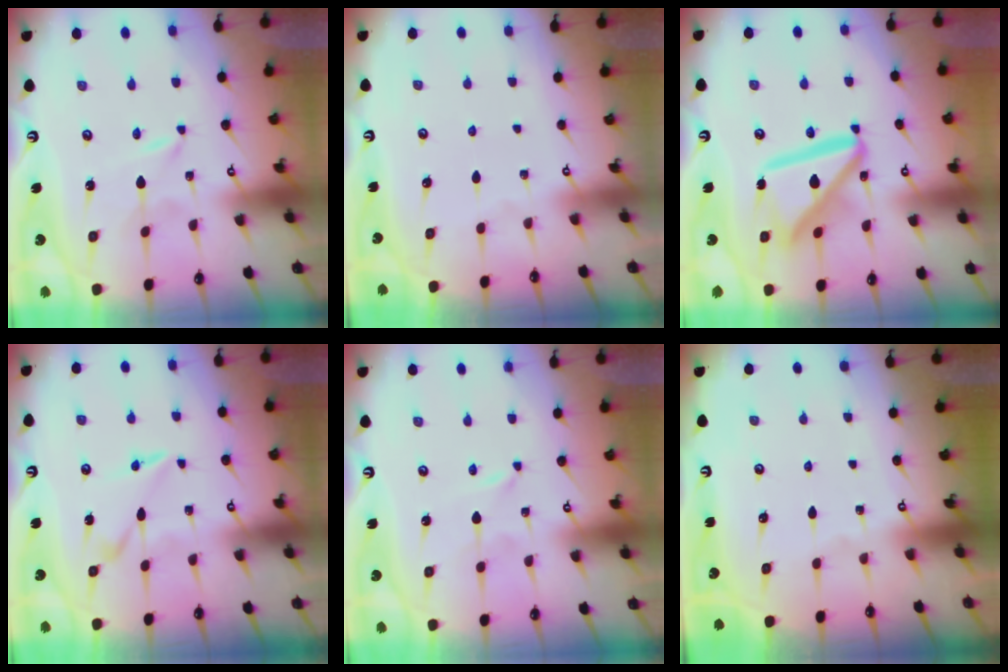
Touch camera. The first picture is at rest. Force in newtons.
{"total": 0.0}
{"total": 15.6, "press": 15.5, "slide": 1.7}
{"total": 6.1, "press": 6.0, "slide": 0.6}
{"total": 0.0}
{"total": 0.0}